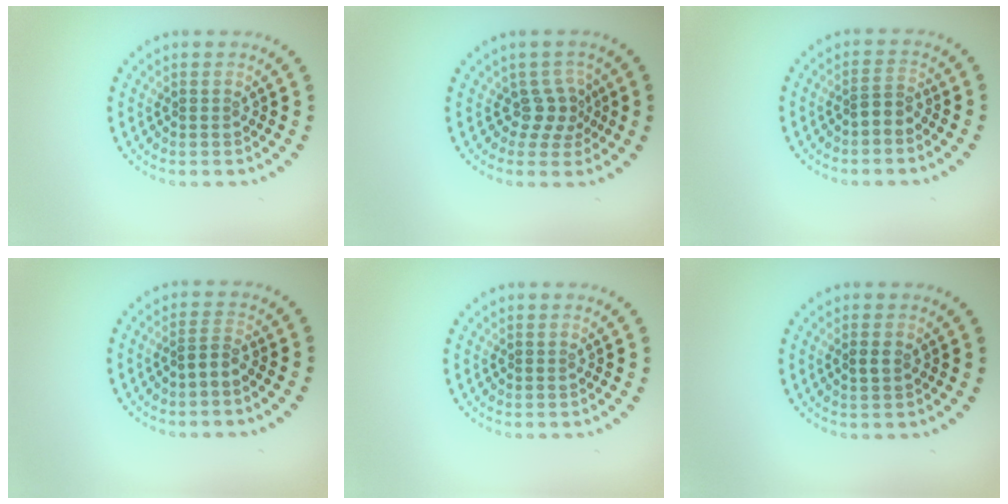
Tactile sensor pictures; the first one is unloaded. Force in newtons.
{"total": 2.2, "press": 1.6, "slide": 1.6}
{"total": 1.6, "press": 1.2, "slide": 1.1}
{"total": 1.2, "press": 0.9, "slide": 0.8}
{"total": 0.0}
{"total": 1.0, "press": 1.0, "slide": 0.1}